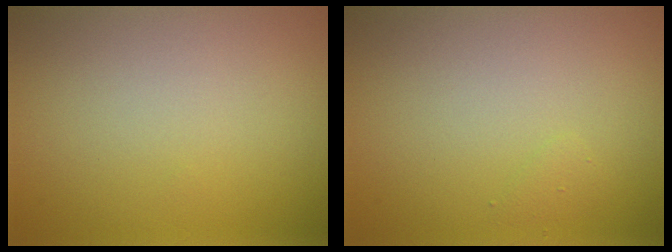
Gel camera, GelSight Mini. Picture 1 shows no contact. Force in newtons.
{"total": 0.5, "press": 0.5, "slide": 0.0}